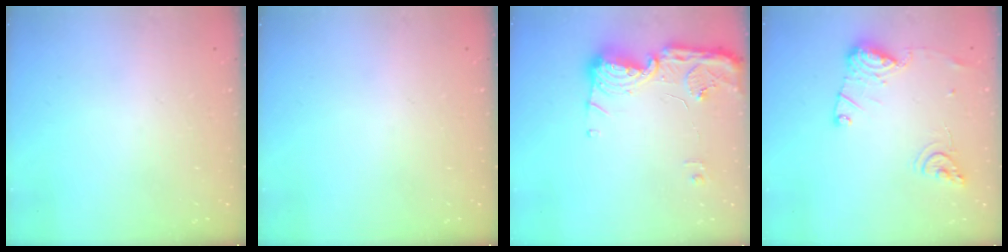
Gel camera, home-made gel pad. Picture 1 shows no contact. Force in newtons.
{"total": 0.0}
{"total": 15.0, "press": 14.9, "slide": 0.8}
{"total": 12.9, "press": 12.8, "slide": 1.5}